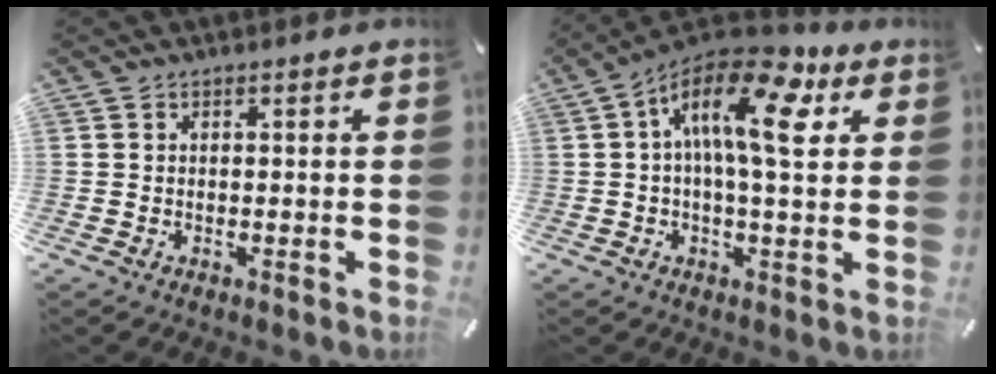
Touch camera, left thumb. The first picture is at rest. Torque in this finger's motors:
{"motor_torque": [2.38, 2.63, 1.55, -1.21, 0.28]}